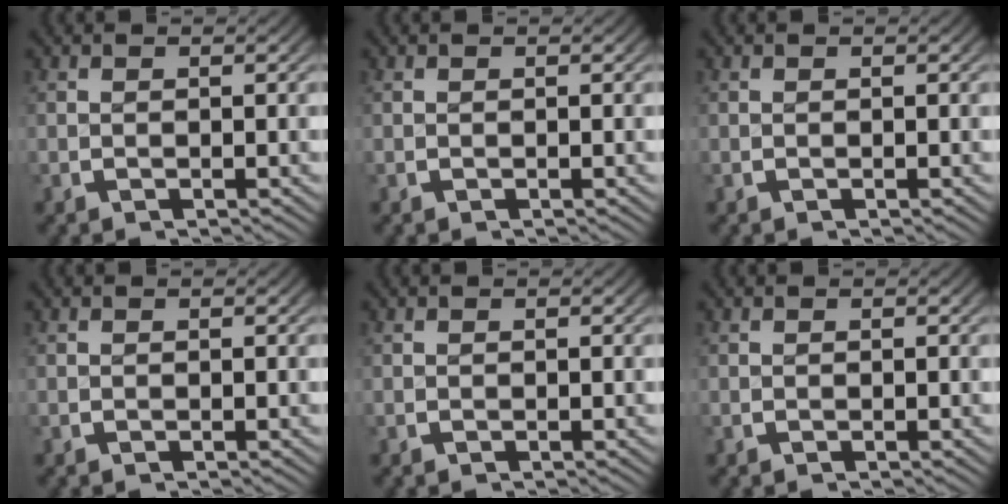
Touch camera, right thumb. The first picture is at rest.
{"total": 0.0}
{"total": 0.0}
{"total": 0.0}
{"total": 0.0}
{"total": 0.0}